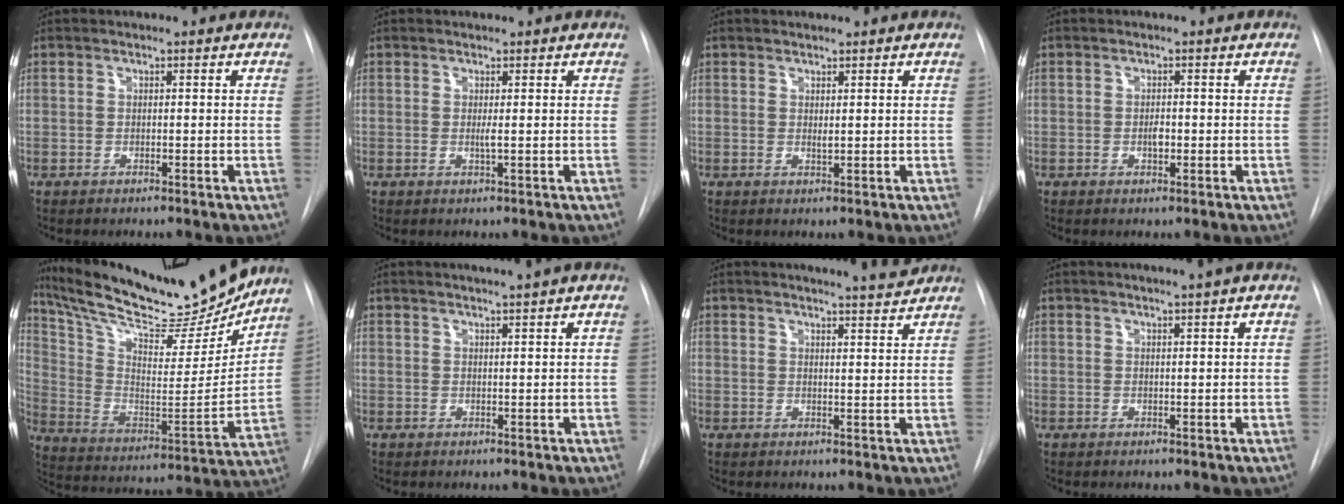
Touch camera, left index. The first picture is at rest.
{"total": 0.8, "force": [-0.1, -0.2, 0.8], "torque": [-0.019, -0.006, -0.001]}
{"total": 0.8, "force": [0.4, 0.1, 0.7], "torque": [-0.014, -0.006, 0.009]}
{"total": 1.4, "force": [-0.5, 0.6, 1.1], "torque": [-0.020, -0.003, -0.008]}
{"total": 25.1, "force": [22.1, 4.1, 11.1], "torque": [-0.198, -0.040, 0.341]}
{"total": 2.8, "force": [2.2, -0.9, 1.5], "torque": [-0.016, 0.000, 0.032]}
{"total": 5.2, "force": [5.0, -0.5, 1.4], "torque": [-0.027, -0.013, 0.057]}
{"total": 2.4, "force": [1.8, -0.8, 1.4], "torque": [-0.016, -0.001, 0.026]}